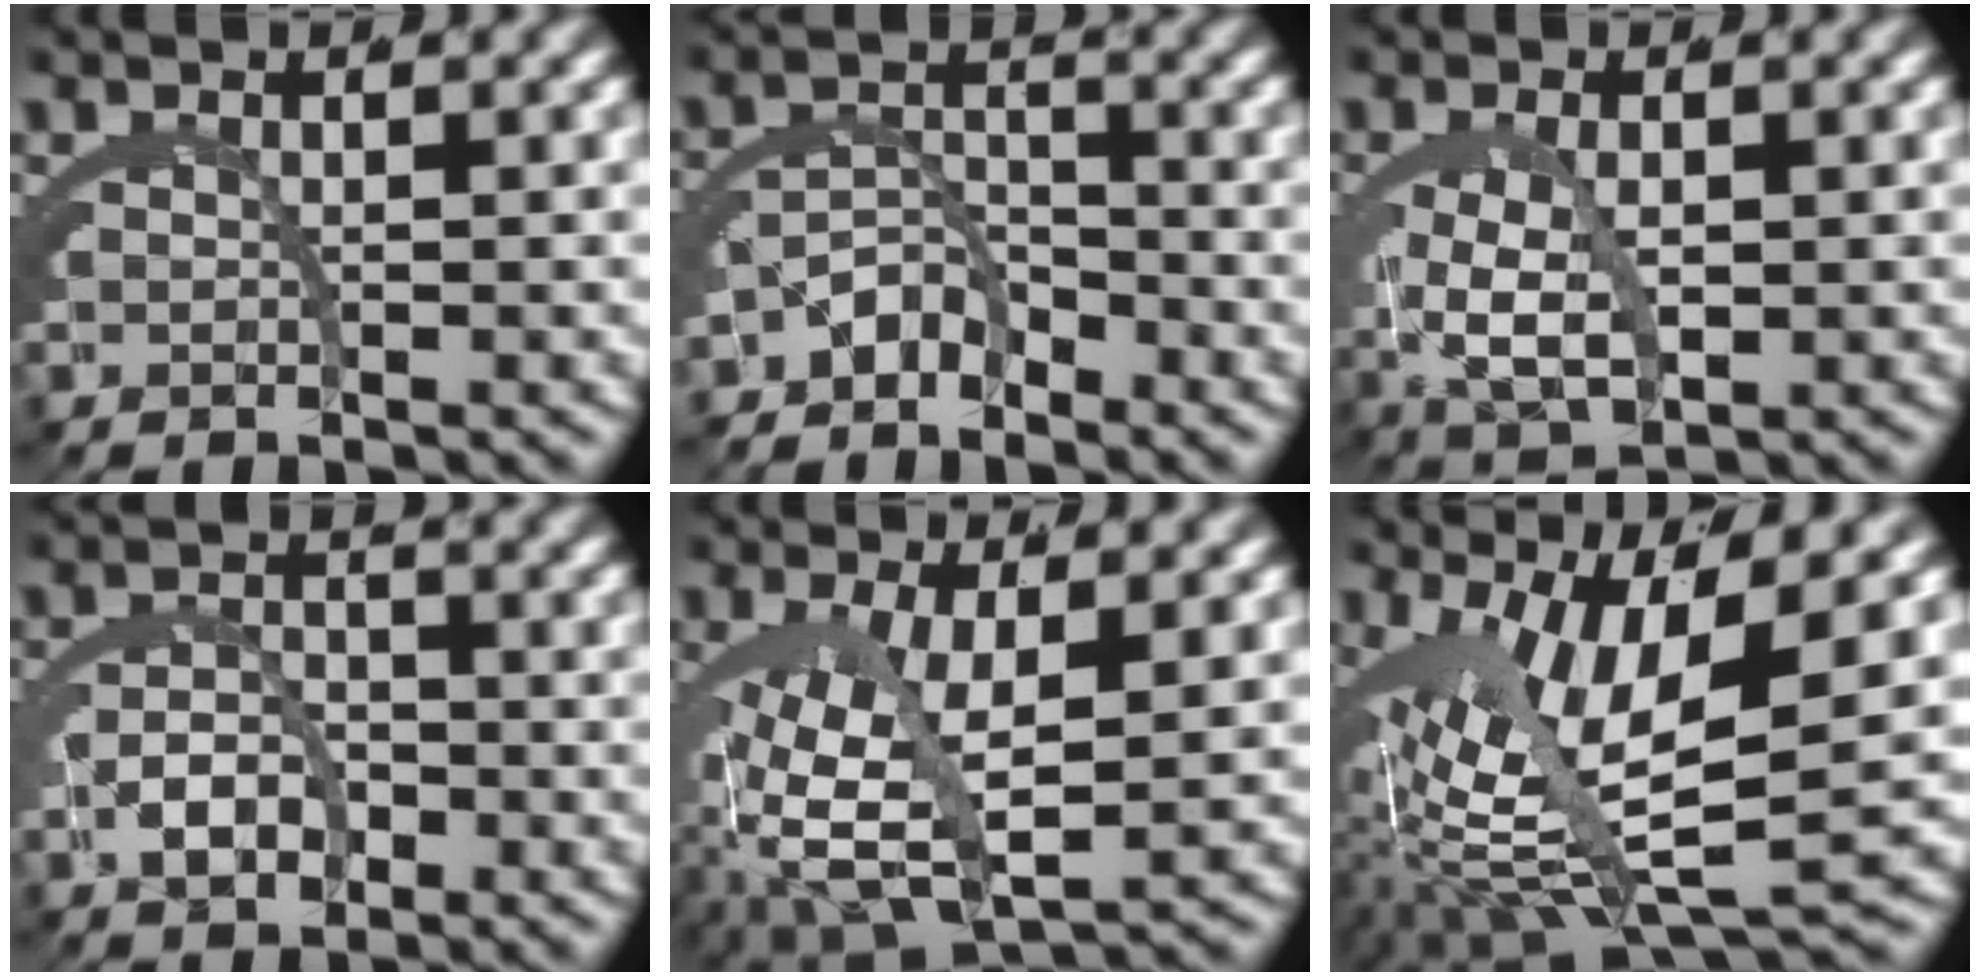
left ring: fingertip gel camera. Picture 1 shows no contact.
{"total": 4.0, "force": [-2.8, 2.0, 2.1], "torque": [-0.027, -0.012, -0.049]}
{"total": 6.6, "force": [-0.6, 4.2, 5.1], "torque": [-0.120, -0.020, 0.005]}
{"total": 2.9, "force": [-1.4, 1.6, 2.0], "torque": [-0.025, -0.008, -0.021]}
{"total": 8.5, "force": [-2.3, 4.5, 6.9], "torque": [-0.151, -0.049, -0.011]}
{"total": 12.4, "force": [-1.1, 5.9, 10.8], "torque": [-0.203, -0.035, 0.005]}